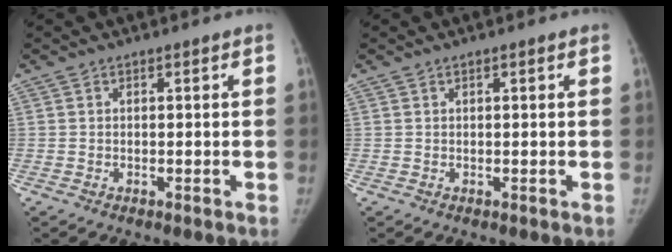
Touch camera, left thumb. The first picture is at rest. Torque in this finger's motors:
{"motor_torque": [-0.12, -0.05, -0.34, 0.32, -0.01]}